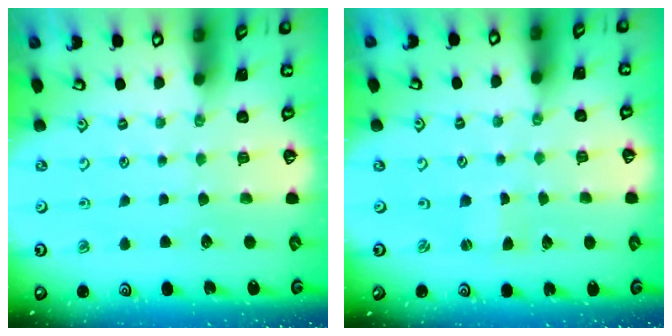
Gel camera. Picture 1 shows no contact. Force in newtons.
{"total": 0.6, "press": 0.6, "slide": 0.0}